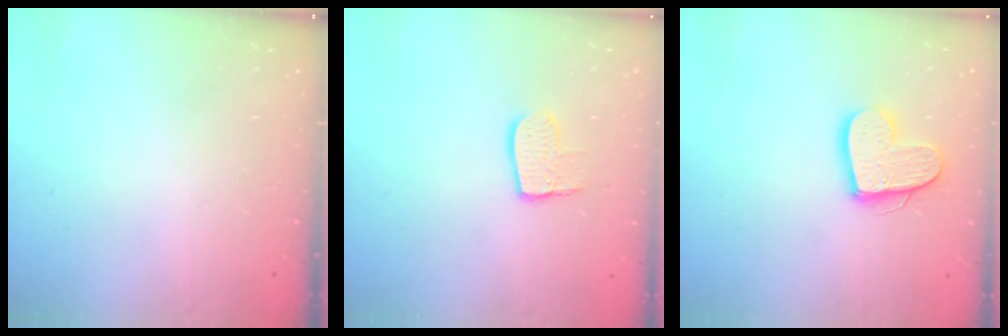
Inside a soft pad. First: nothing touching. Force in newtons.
{"total": 8.7, "press": 8.6, "slide": 0.7}
{"total": 12.9, "press": 12.9, "slide": 1.0}